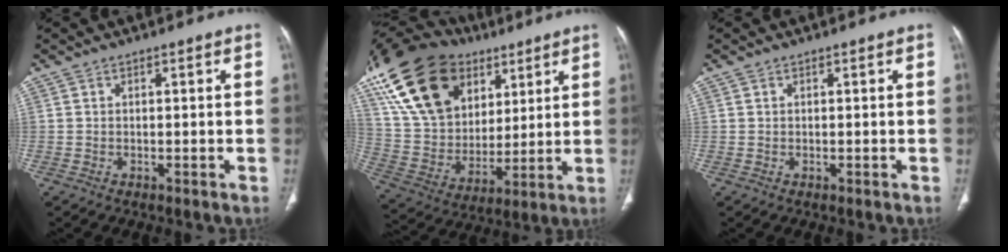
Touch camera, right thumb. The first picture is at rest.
{"total": 26.5, "force": [12.8, 17.8, 14.9], "torque": [-0.271, -0.001, 0.234]}
{"total": 0.0}